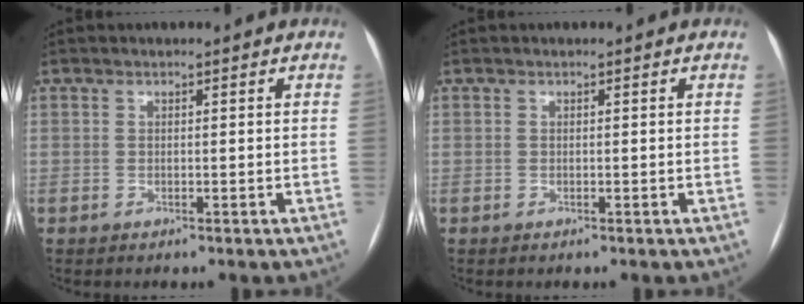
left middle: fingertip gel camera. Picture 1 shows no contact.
{"total": 0.0}